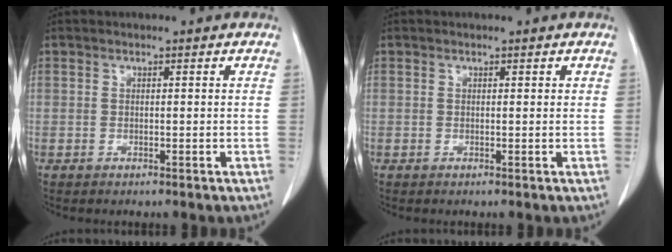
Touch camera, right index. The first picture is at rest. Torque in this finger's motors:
{"motor_torque": [-0.17, -0.02, 0.00, -0.01]}